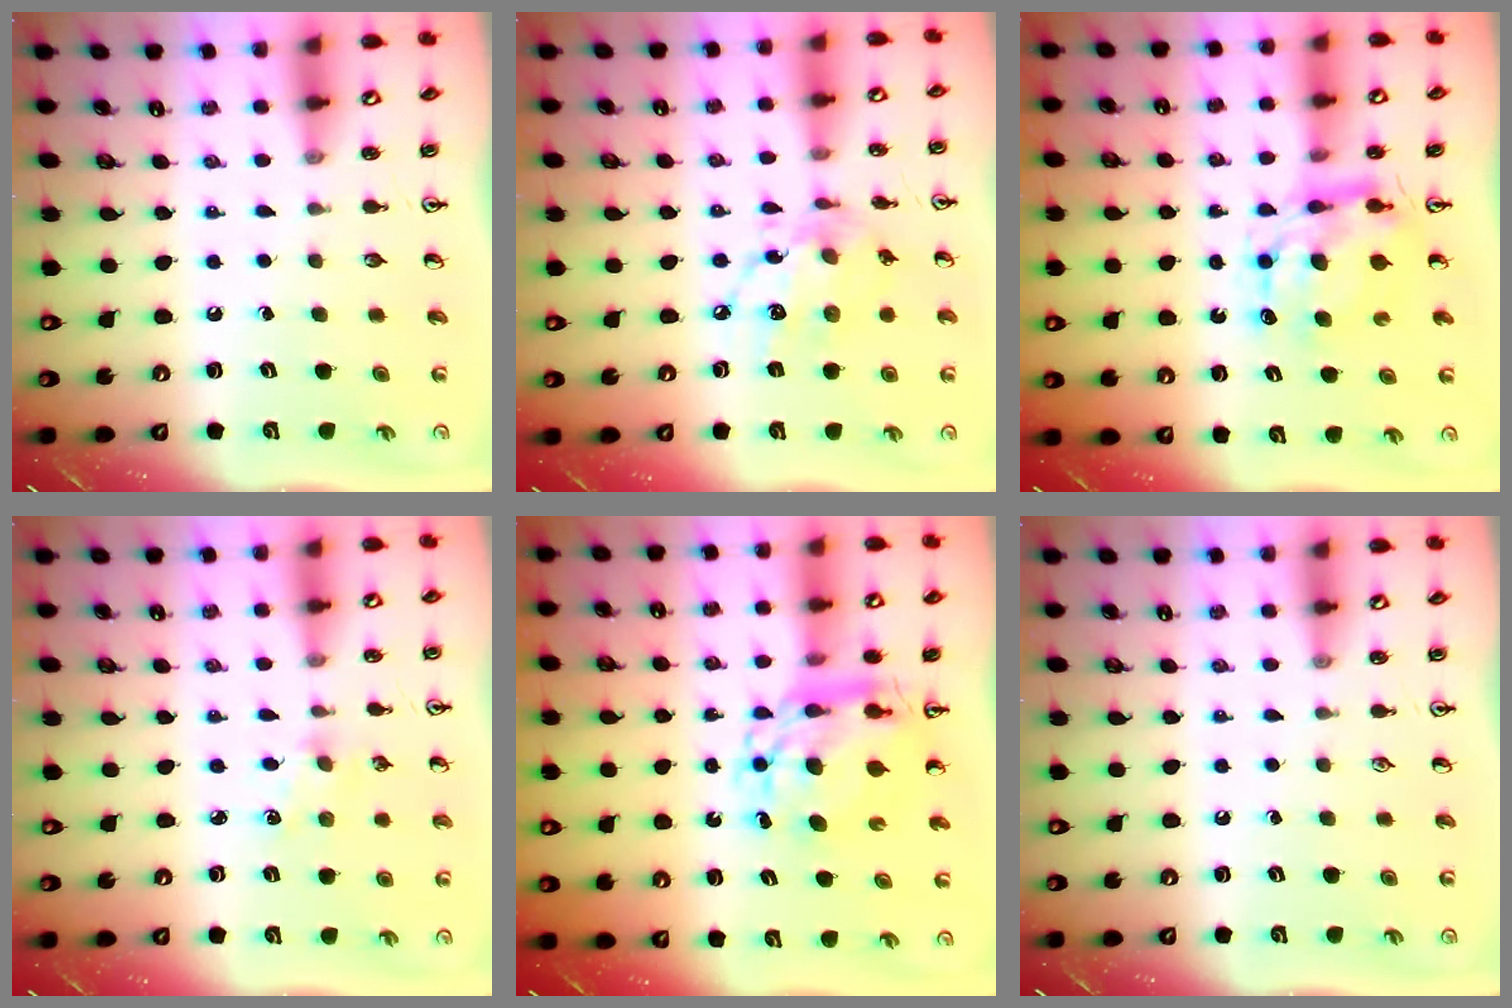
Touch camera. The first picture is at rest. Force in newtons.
{"total": 13.6, "press": 13.6, "slide": 1.0}
{"total": 7.2, "press": 7.2, "slide": 0.8}
{"total": 2.5, "press": 2.5, "slide": 0.3}
{"total": 11.5, "press": 11.4, "slide": 0.9}
{"total": 0.0}